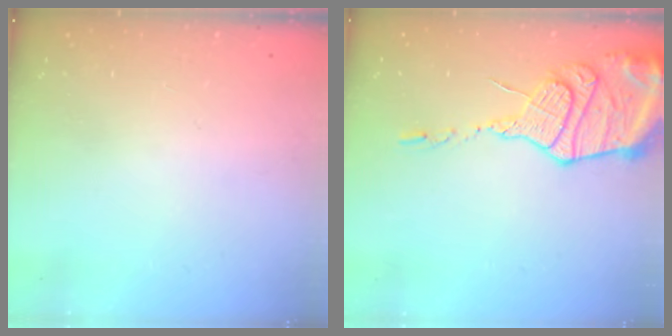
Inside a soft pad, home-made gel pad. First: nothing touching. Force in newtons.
{"total": 16.4, "press": 16.3, "slide": 1.7}